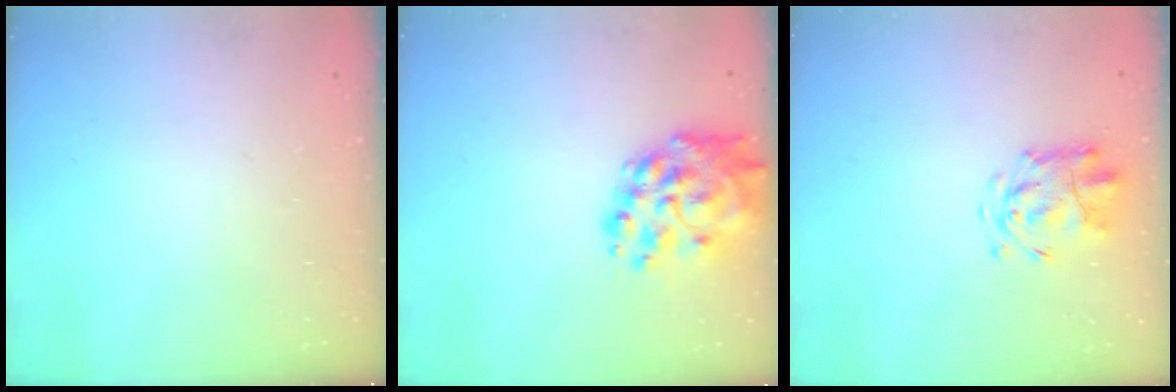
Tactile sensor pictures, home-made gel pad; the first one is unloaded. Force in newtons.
{"total": 13.7, "press": 13.0, "slide": 4.4}
{"total": 4.5, "press": 4.5, "slide": 0.5}